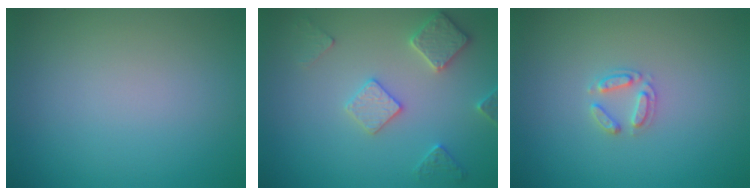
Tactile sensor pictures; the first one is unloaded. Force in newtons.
{"total": 2.9, "press": 2.8, "slide": 0.5}
{"total": 1.7, "press": 1.7, "slide": 0.2}